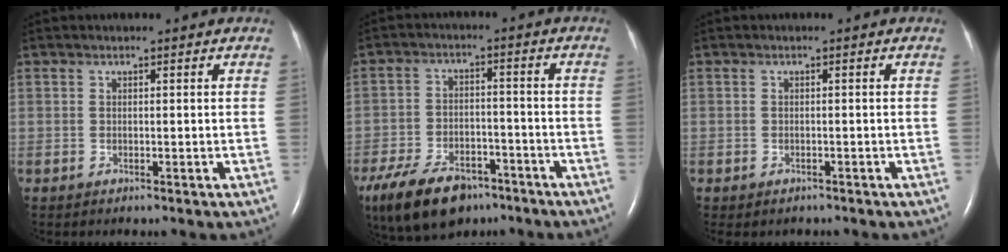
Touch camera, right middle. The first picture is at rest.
{"total": 11.7, "force": [-8.0, 6.0, 6.1], "torque": [-0.119, -0.007, -0.131]}
{"total": 1.6, "force": [-1.3, 0.9, 0.3], "torque": [-0.009, -0.001, -0.016]}